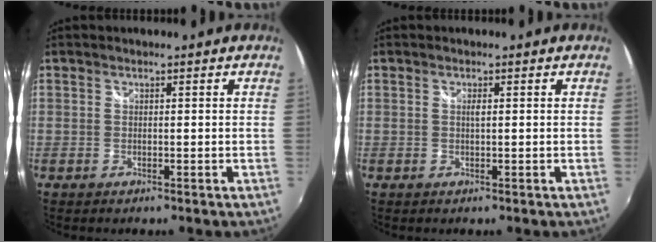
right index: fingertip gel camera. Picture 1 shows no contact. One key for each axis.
{"total": 0.7, "fx": 0.1, "fy": 0.0, "fz": 0.7, "tx": -0.013, "ty": 0.001, "tz": 0.001}